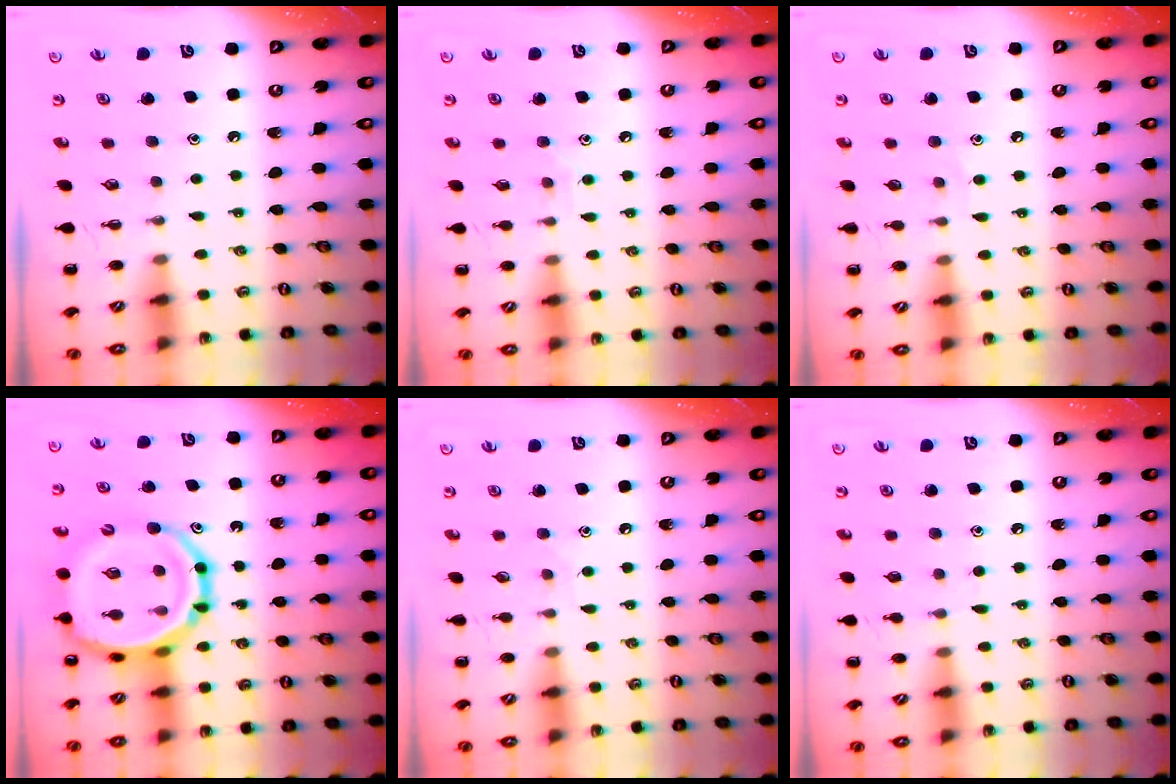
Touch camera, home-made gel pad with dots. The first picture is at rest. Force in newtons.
{"total": 5.5, "press": 5.3, "slide": 1.4}
{"total": 2.0, "press": 2.0, "slide": 0.6}
{"total": 19.4, "press": 18.8, "slide": 4.5}
{"total": 2.9, "press": 2.7, "slide": 0.9}
{"total": 3.7, "press": 3.5, "slide": 1.4}